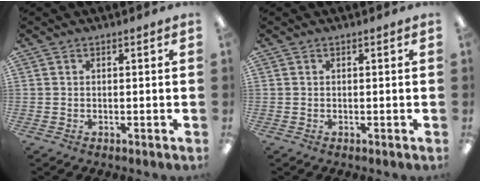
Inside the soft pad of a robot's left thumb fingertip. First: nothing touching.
{"total": 0.0}